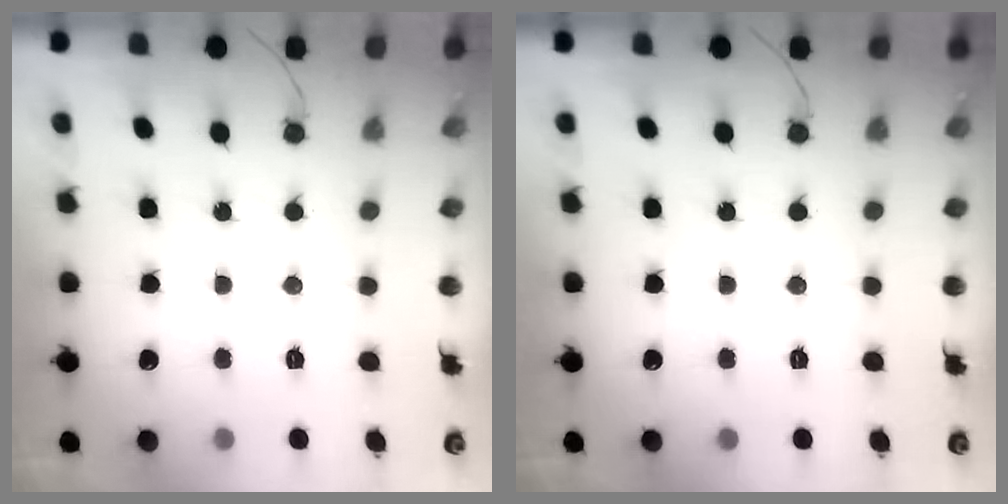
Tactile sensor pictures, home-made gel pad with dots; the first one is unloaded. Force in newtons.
{"total": 0.0}